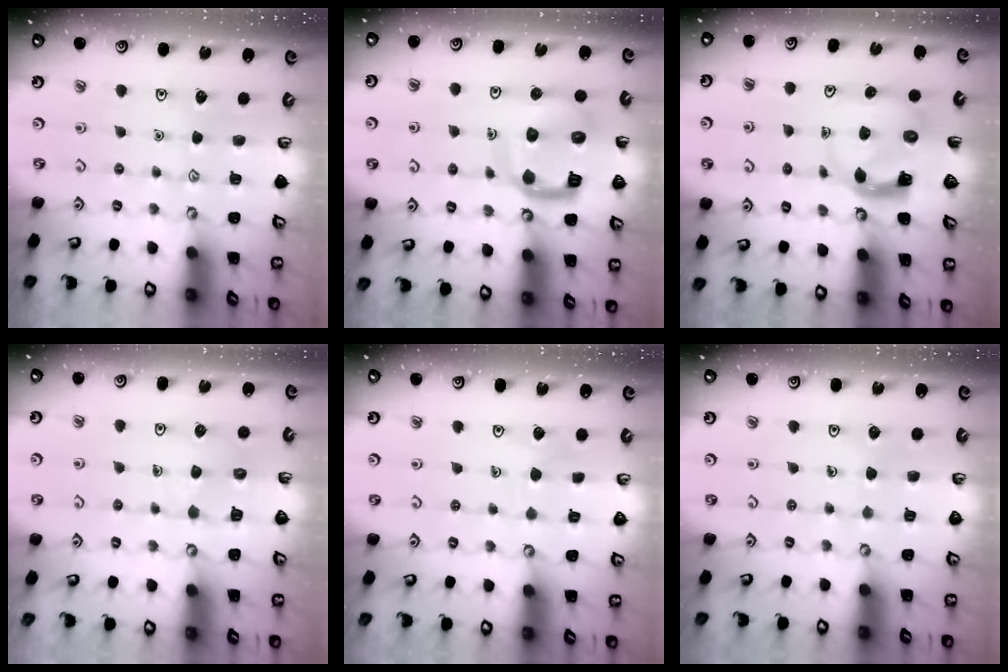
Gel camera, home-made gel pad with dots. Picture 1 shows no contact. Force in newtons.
{"total": 13.2, "press": 13.1, "slide": 1.7}
{"total": 3.9, "press": 3.8, "slide": 0.6}
{"total": 5.8, "press": 5.7, "slide": 0.5}
{"total": 2.7, "press": 2.7, "slide": 0.1}
{"total": 2.6, "press": 2.6, "slide": 0.2}